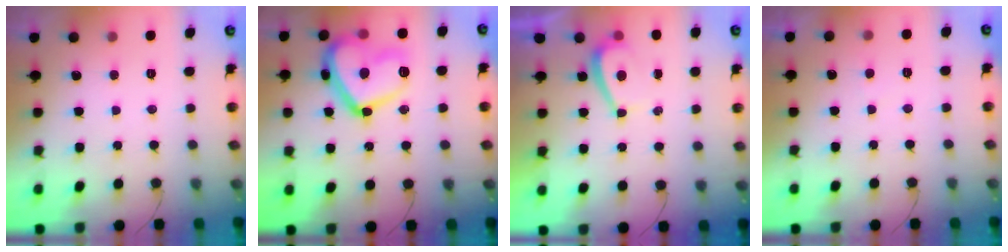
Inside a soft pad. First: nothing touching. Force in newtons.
{"total": 20.7, "press": 20.7, "slide": 1.4}
{"total": 2.4, "press": 2.3, "slide": 0.6}
{"total": 1.7, "press": 1.6, "slide": 0.5}